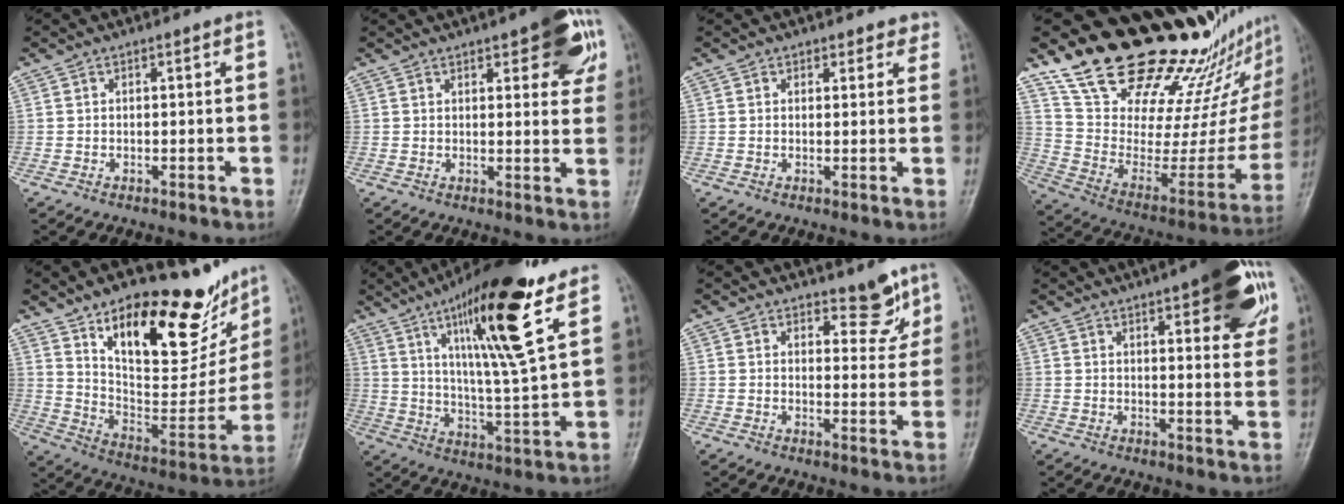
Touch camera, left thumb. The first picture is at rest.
{"total": 9.7, "force": [4.8, 3.5, 7.6], "torque": [-0.065, -0.014, 0.053]}
{"total": 2.9, "force": [2.2, 1.8, 0.4], "torque": [0.032, -0.010, 0.017]}
{"total": 31.2, "force": [26.2, 9.7, 13.7], "torque": [-0.174, -0.169, 0.389]}
{"total": 25.6, "force": [17.0, 10.5, 16.0], "torque": [-0.176, -0.084, 0.272]}
{"total": 19.5, "force": [10.5, 2.8, 16.2], "torque": [-0.255, -0.050, 0.175]}
{"total": 5.4, "force": [4.0, 2.5, 2.6], "torque": [-0.003, -0.030, 0.055]}
{"total": 14.3, "force": [7.2, 4.5, 11.4], "torque": [-0.114, -0.021, 0.089]}